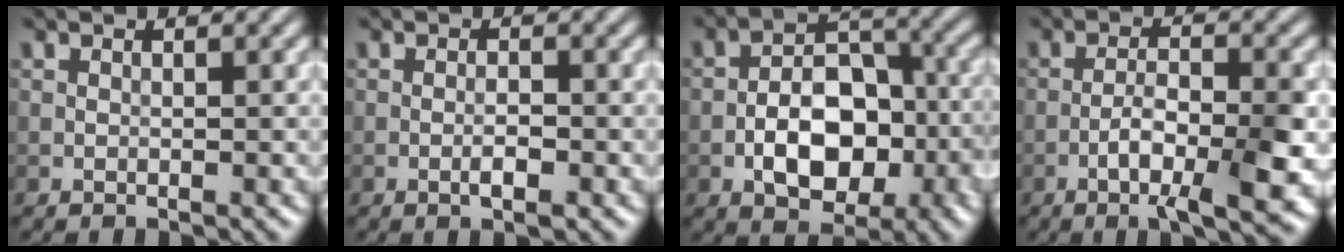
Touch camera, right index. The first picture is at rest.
{"total": 1.6, "force": [-0.6, 0.5, 1.4], "torque": [-0.029, 0.001, -0.013]}
{"total": 7.7, "force": [-2.5, 4.5, 5.8], "torque": [-0.088, 0.007, -0.043]}
{"total": 7.4, "force": [-3.2, 2.0, 6.3], "torque": [-0.107, 0.005, -0.051]}